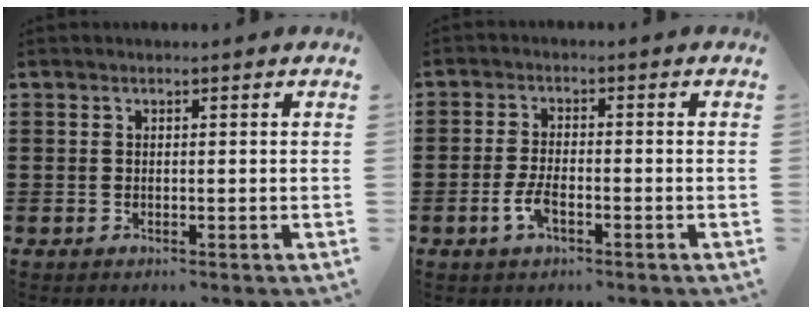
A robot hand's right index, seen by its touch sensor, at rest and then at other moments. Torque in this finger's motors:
{"motor_torque": [2.14, 0.00, 0.10, 0.07]}